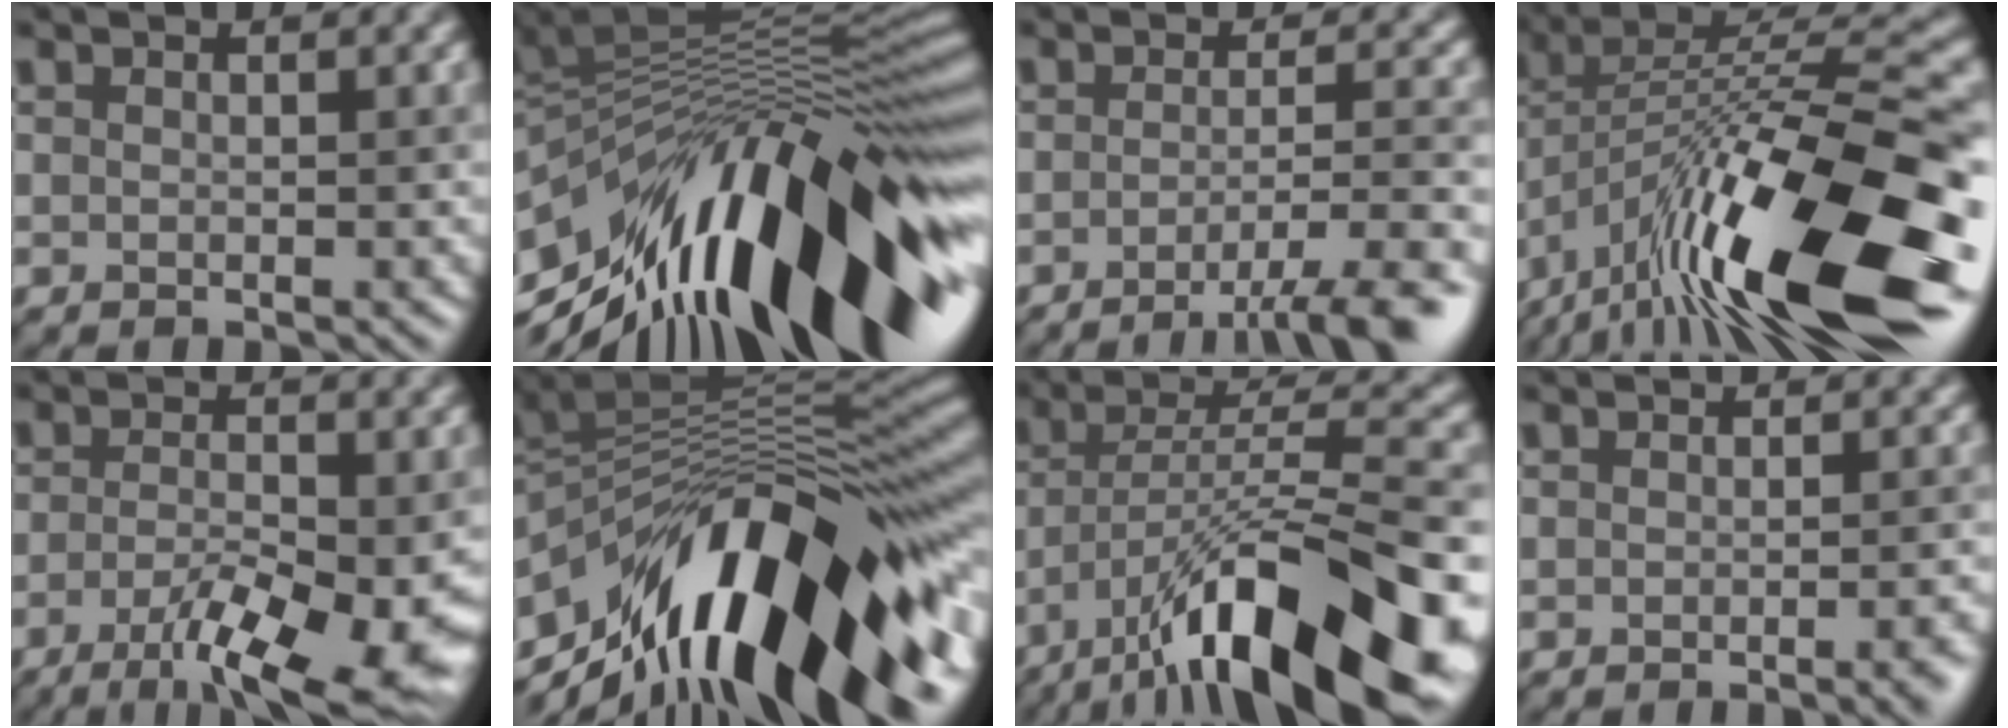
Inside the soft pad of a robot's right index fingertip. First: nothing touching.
{"total": 17.1, "force": [-4.4, 6.6, 15.2], "torque": [-0.238, 0.020, -0.080]}
{"total": 7.4, "force": [-4.3, 1.5, 5.9], "torque": [-0.074, 0.004, -0.062]}
{"total": 17.4, "force": [-7.9, 5.2, 14.6], "torque": [-0.240, 0.027, -0.149]}
{"total": 9.4, "force": [-4.4, 2.4, 8.0], "torque": [-0.133, -0.016, -0.069]}
{"total": 16.9, "force": [-6.1, 6.9, 14.2], "torque": [-0.226, 0.020, -0.113]}
{"total": 16.0, "force": [-8.7, 5.0, 12.5], "torque": [-0.208, 0.006, -0.146]}
{"total": 2.9, "force": [-1.3, 0.8, 2.4], "torque": [-0.016, 0.001, -0.018]}